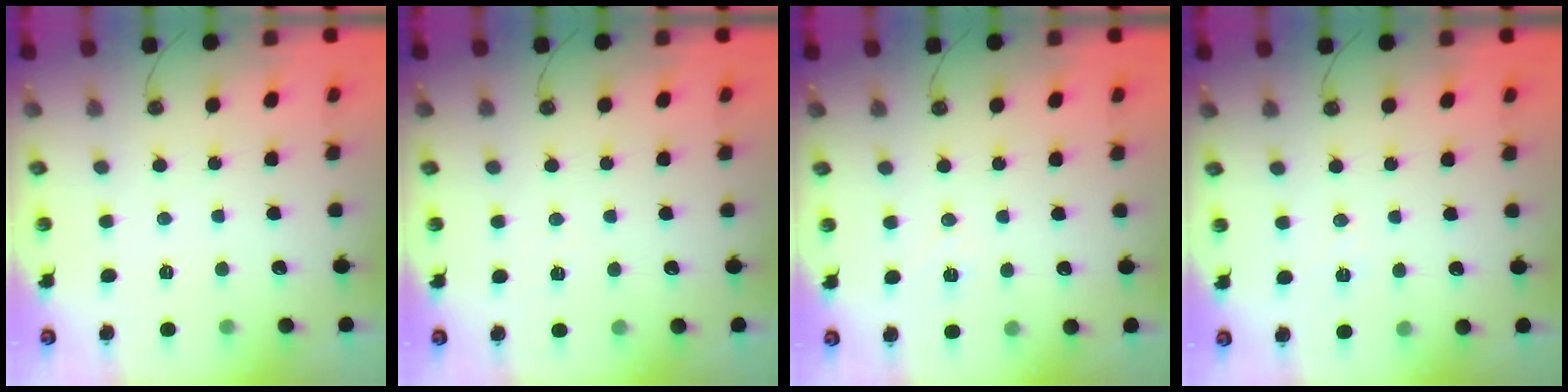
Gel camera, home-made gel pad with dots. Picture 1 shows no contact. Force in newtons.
{"total": 5.5, "press": 3.3, "slide": 4.4}
{"total": 5.6, "press": 3.5, "slide": 4.3}
{"total": 5.8, "press": 3.8, "slide": 4.4}